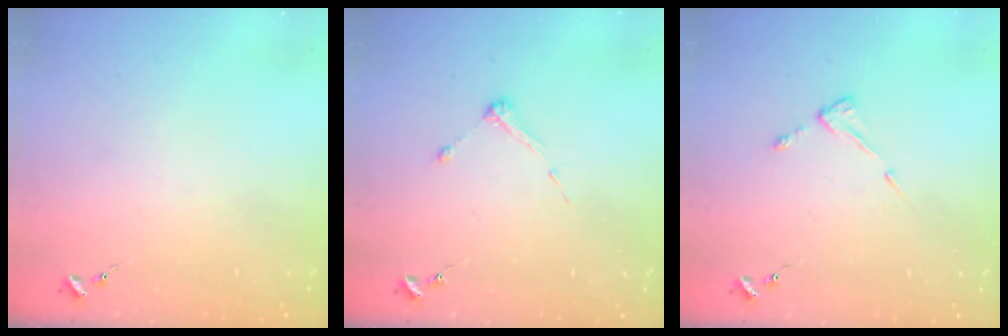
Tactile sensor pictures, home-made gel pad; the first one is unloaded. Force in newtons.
{"total": 3.4, "press": 3.4, "slide": 0.4}
{"total": 4.4, "press": 4.3, "slide": 0.7}